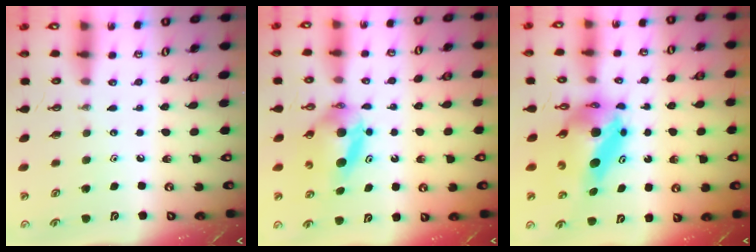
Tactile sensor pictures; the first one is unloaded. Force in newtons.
{"total": 7.8, "press": 5.4, "slide": 5.7}
{"total": 8.6, "press": 8.6, "slide": 0.7}